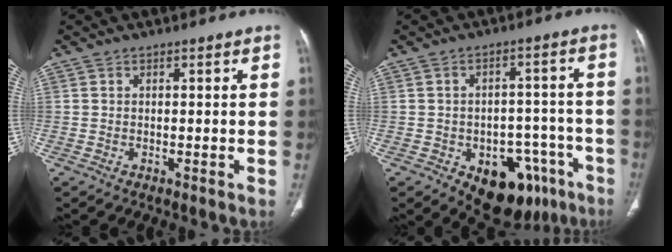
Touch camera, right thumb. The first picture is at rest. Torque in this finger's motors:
{"motor_torque": [4.06, 0.70, 0.65, -0.84, 0.06]}